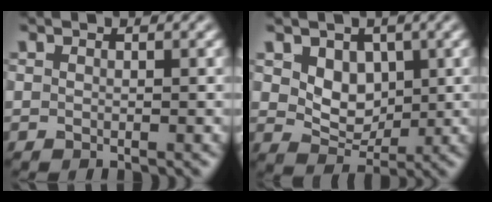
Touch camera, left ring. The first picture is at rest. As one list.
[{"total": 3.4, "force": [1.1, 2.6, 2.0], "torque": [-0.038, -0.010, 0.016]}]